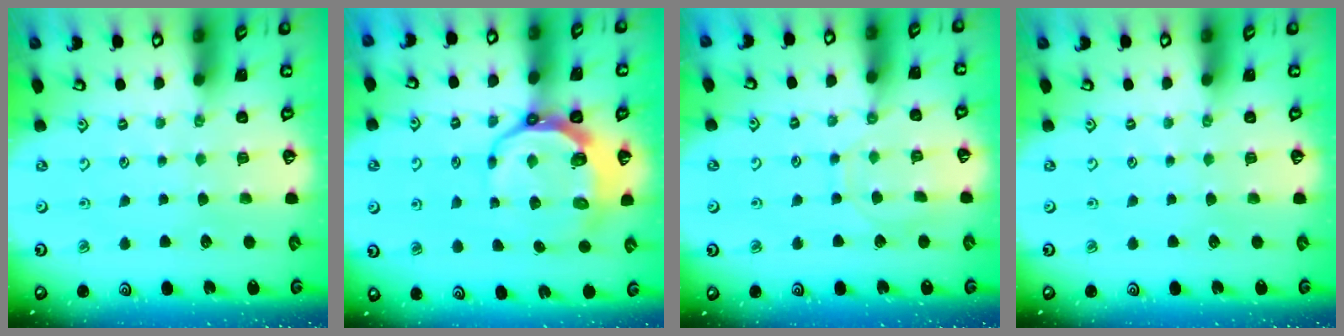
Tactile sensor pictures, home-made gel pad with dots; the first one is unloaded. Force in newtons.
{"total": 10.2, "press": 9.4, "slide": 3.9}
{"total": 7.4, "press": 7.4, "slide": 0.7}
{"total": 0.0}